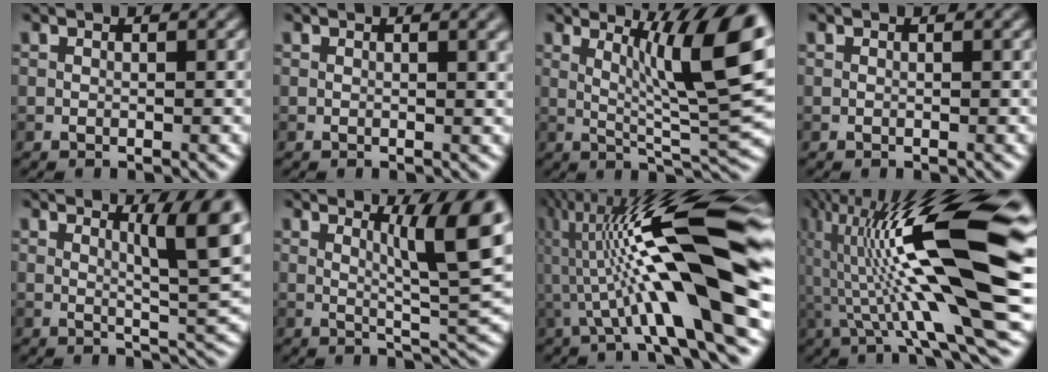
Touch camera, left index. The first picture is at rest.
{"total": 1.9, "force": [0.8, 0.7, 1.6], "torque": [-0.008, 0.005, 0.006]}
{"total": 9.8, "force": [2.8, 1.7, 9.2], "torque": [-0.131, 0.002, 0.052]}
{"total": 0.0}
{"total": 6.5, "force": [2.0, 1.1, 6.1], "torque": [-0.080, -0.004, 0.036]}
{"total": 7.5, "force": [2.3, 1.3, 7.1], "torque": [-0.094, -0.001, 0.044]}
{"total": 13.5, "force": [-0.5, 2.3, 13.3], "torque": [-0.230, 0.024, -0.003]}
{"total": 15.7, "force": [0.3, 2.9, 15.5], "torque": [-0.257, 0.027, 0.006]}